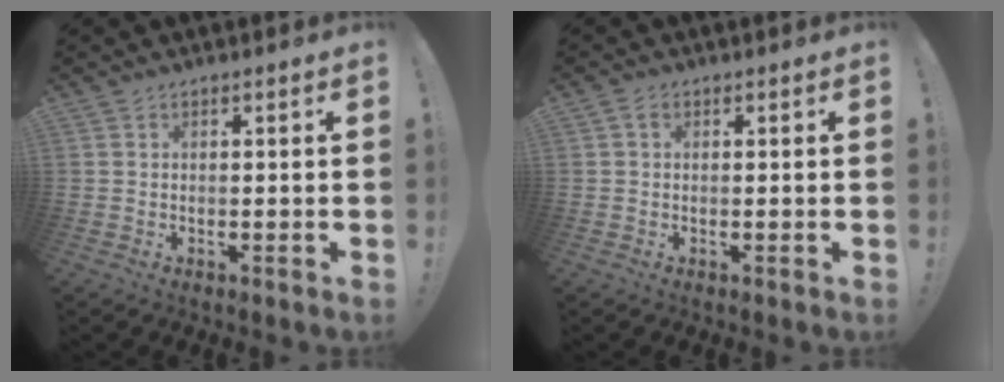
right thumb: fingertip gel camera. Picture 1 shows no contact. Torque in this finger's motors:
{"motor_torque": [0.17, 0.57, -0.03, -0.02, 0.00]}